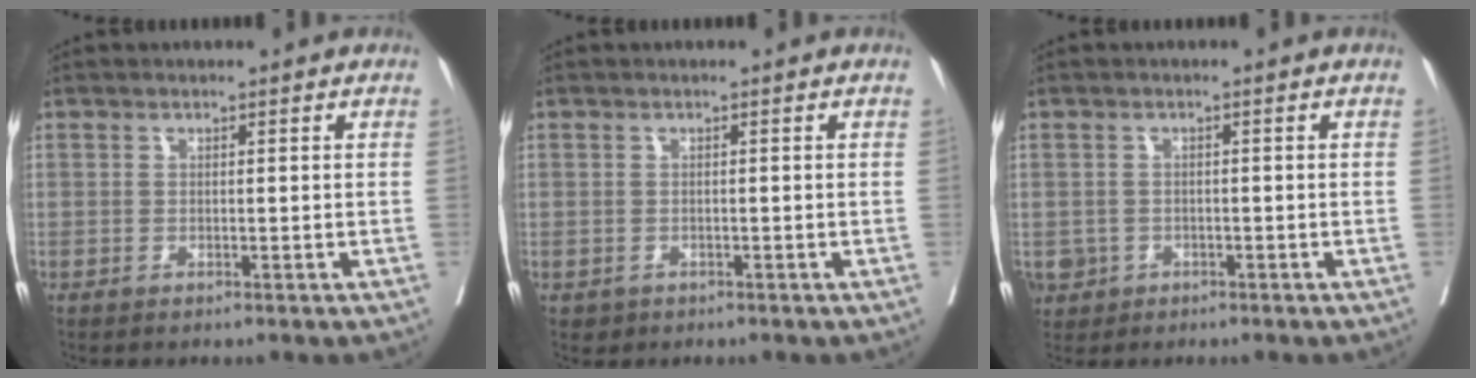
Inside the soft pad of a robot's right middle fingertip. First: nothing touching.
{"total": 1.0, "force": [-0.5, 0.9, 0.1], "torque": [-0.005, 0.003, -0.002]}
{"total": 3.8, "force": [-1.5, 3.5, 0.3], "torque": [-0.007, 0.006, -0.024]}